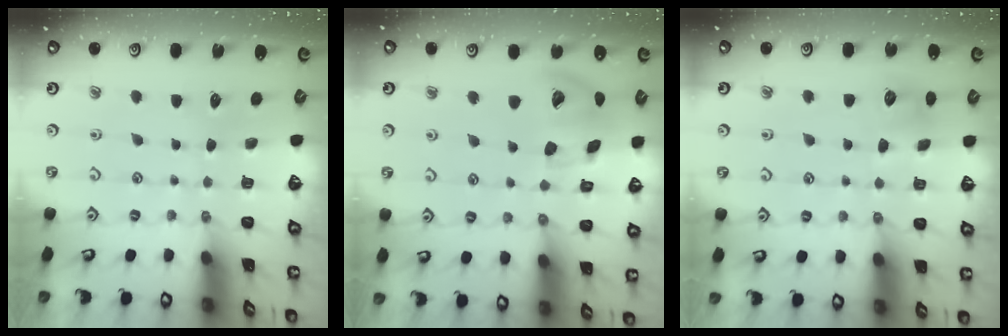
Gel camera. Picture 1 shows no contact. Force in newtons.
{"total": 17.4, "press": 17.2, "slide": 2.6}
{"total": 5.8, "press": 5.7, "slide": 0.6}